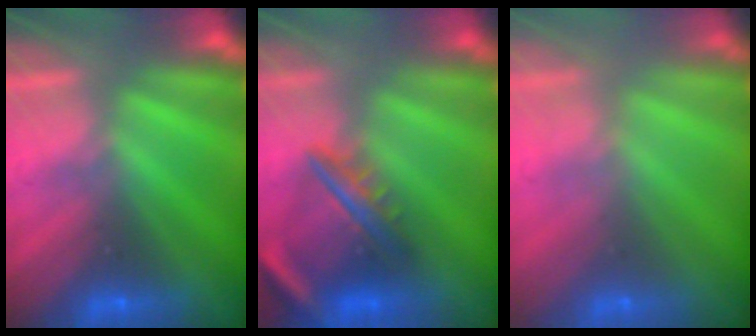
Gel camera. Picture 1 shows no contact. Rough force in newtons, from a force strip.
{"total": 9.4}
{"total": 2.7}